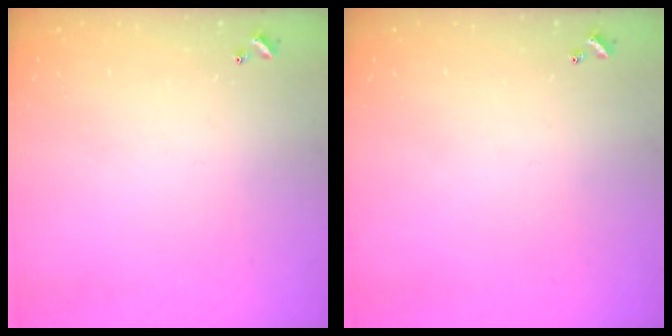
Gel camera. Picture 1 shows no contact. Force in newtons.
{"total": 0.0}